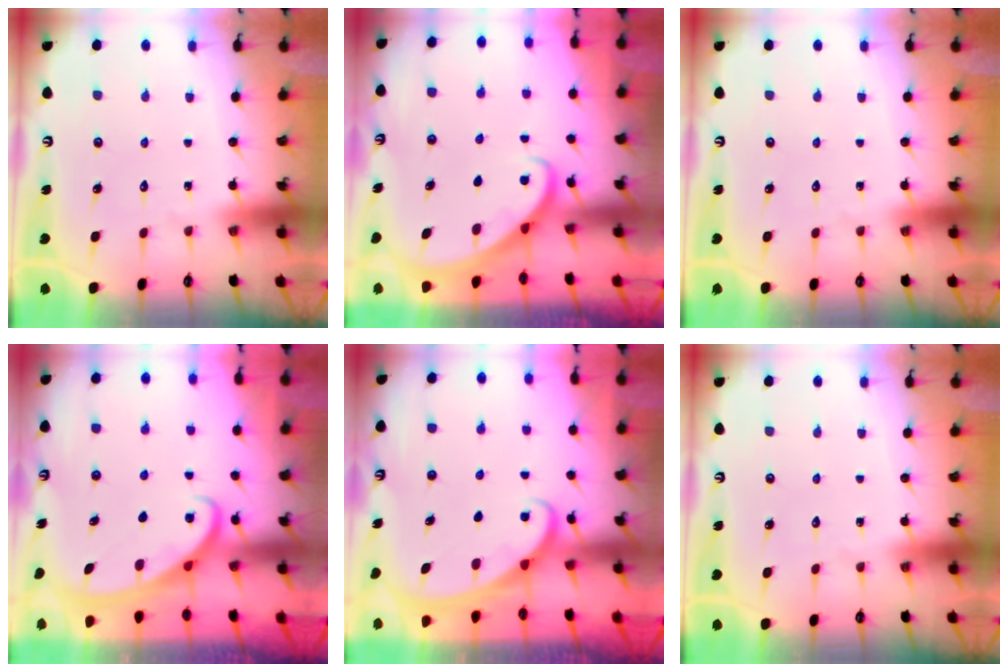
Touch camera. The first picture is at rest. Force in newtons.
{"total": 2.7, "press": 2.7, "slide": 0.2}
{"total": 0.0}
{"total": 2.6, "press": 2.5, "slide": 0.4}
{"total": 2.3, "press": 2.3, "slide": 0.4}
{"total": 0.0}